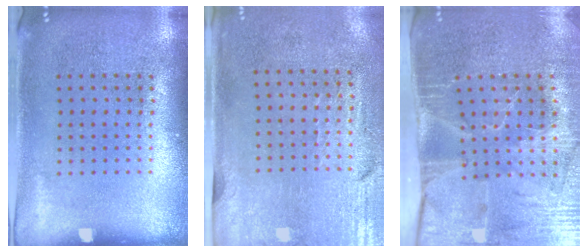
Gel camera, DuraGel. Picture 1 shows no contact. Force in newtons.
{"total": 3.0, "press": 2.5, "slide": 1.6}
{"total": 4.3, "press": 3.6, "slide": 2.4}